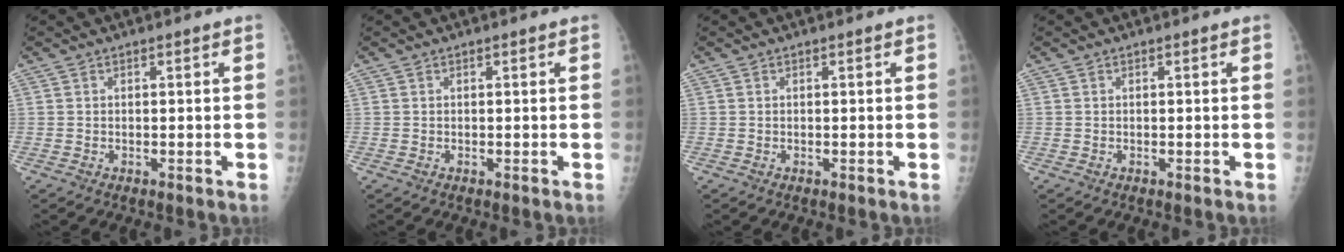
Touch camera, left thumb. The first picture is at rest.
{"total": 0.0}
{"total": 0.0}
{"total": 0.0}